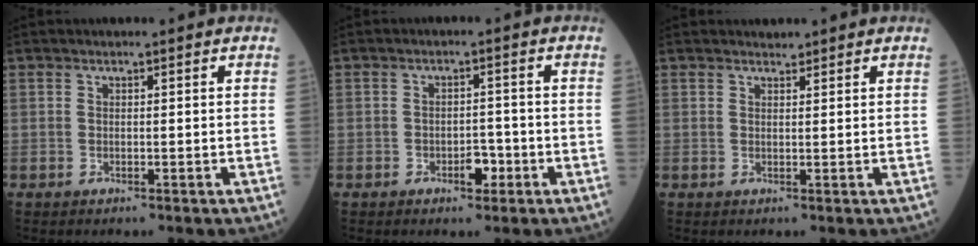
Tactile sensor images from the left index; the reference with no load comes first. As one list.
[{"total": 2.8, "force": [-1.4, 1.5, 1.9], "torque": [-0.025, 0.005, -0.022]}, {"total": 1.2, "force": [1.1, 0.3, -0.1], "torque": [-0.011, 0.003, 0.020]}]